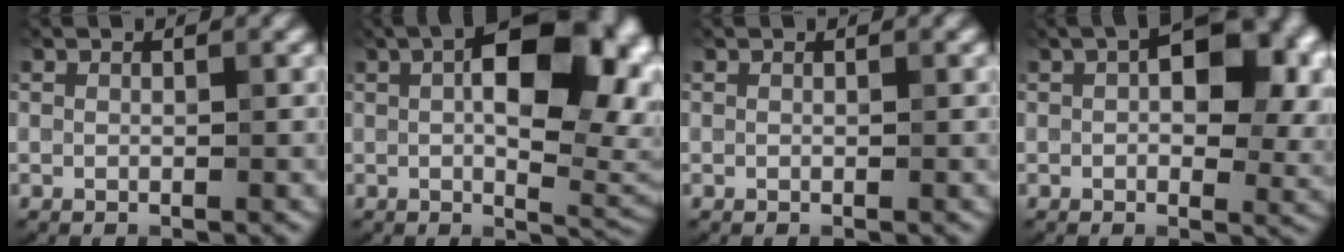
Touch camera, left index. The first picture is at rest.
{"total": 13.5, "force": [3.1, 6.5, 11.4], "torque": [-0.141, 0.014, 0.043]}
{"total": 0.0}
{"total": 10.4, "force": [3.0, 5.7, 8.2], "torque": [-0.110, 0.012, 0.038]}